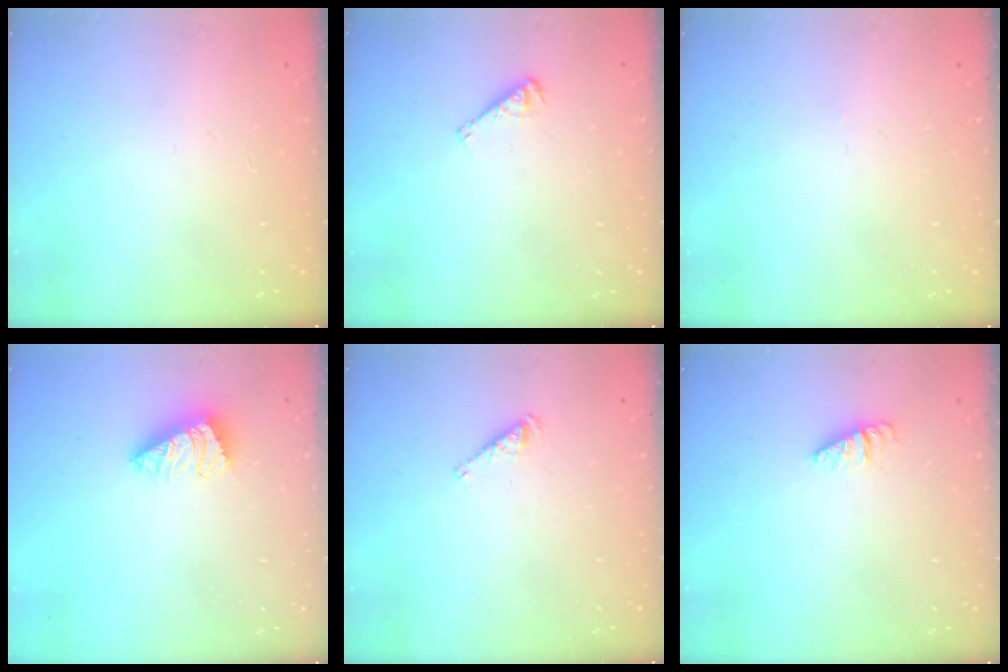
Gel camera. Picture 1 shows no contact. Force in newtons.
{"total": 4.2, "press": 4.2, "slide": 0.1}
{"total": 0.0}
{"total": 2.1, "press": 2.1, "slide": 0.5}
{"total": 2.8, "press": 2.8, "slide": 0.5}
{"total": 2.1, "press": 2.1, "slide": 0.3}